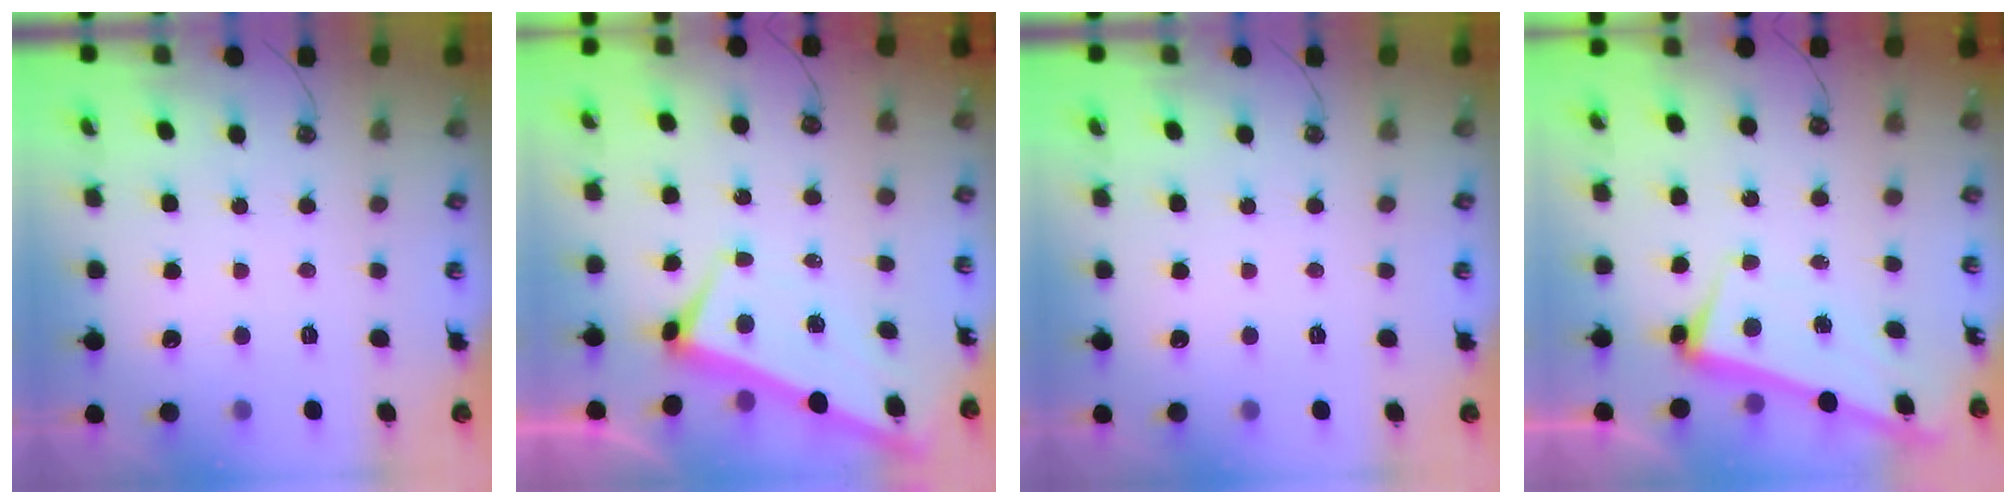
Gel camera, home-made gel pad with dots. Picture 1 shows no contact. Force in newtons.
{"total": 1.8, "press": 1.5, "slide": 0.9}
{"total": 0.0}
{"total": 2.3, "press": 2.1, "slide": 0.9}